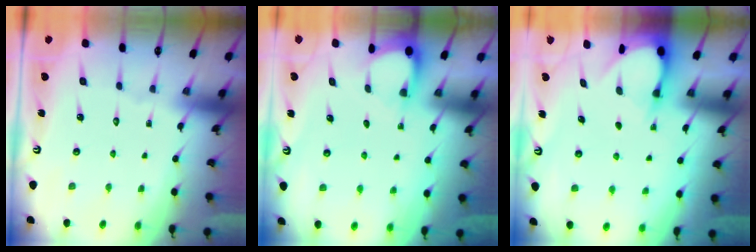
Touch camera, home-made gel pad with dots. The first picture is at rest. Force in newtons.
{"total": 3.0, "press": 3.0, "slide": 0.3}
{"total": 3.2, "press": 3.2, "slide": 0.5}